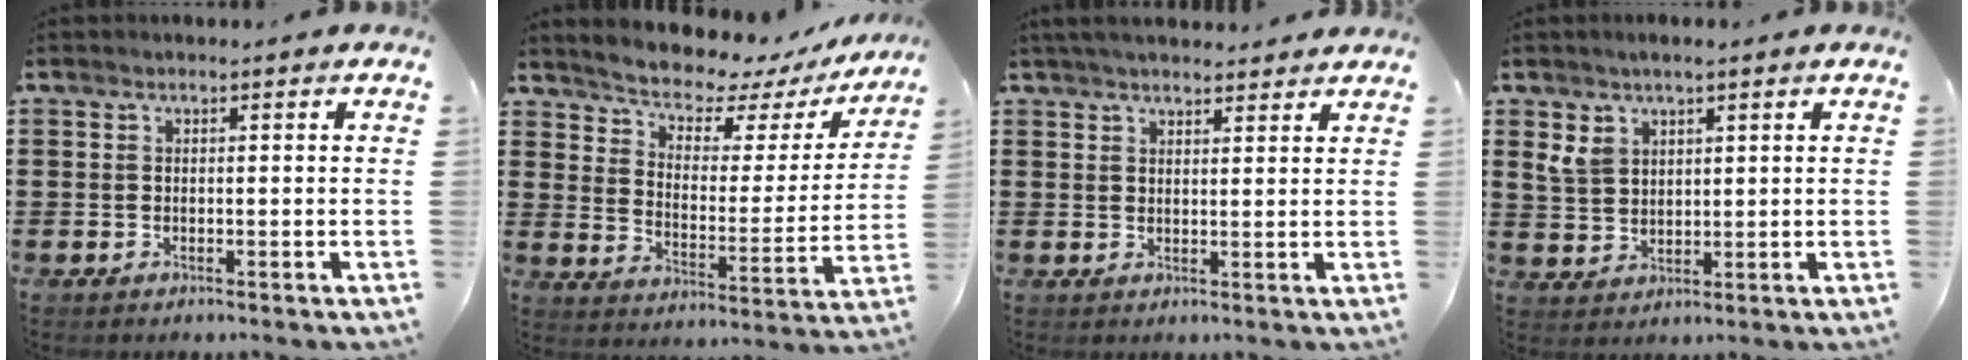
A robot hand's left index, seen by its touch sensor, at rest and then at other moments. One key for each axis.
{"total": 5.9, "fx": 5.6, "fy": 1.2, "fz": 1.3, "tx": -0.049, "ty": -0.048, "tz": 0.090}
{"total": 3.1, "fx": 3.0, "fy": 0.3, "fz": 0.8, "tx": -0.024, "ty": -0.001, "tz": 0.057}
{"total": 3.9, "fx": 2.4, "fy": 2.4, "fz": 1.9, "tx": -0.045, "ty": 0.010, "tz": 0.044}